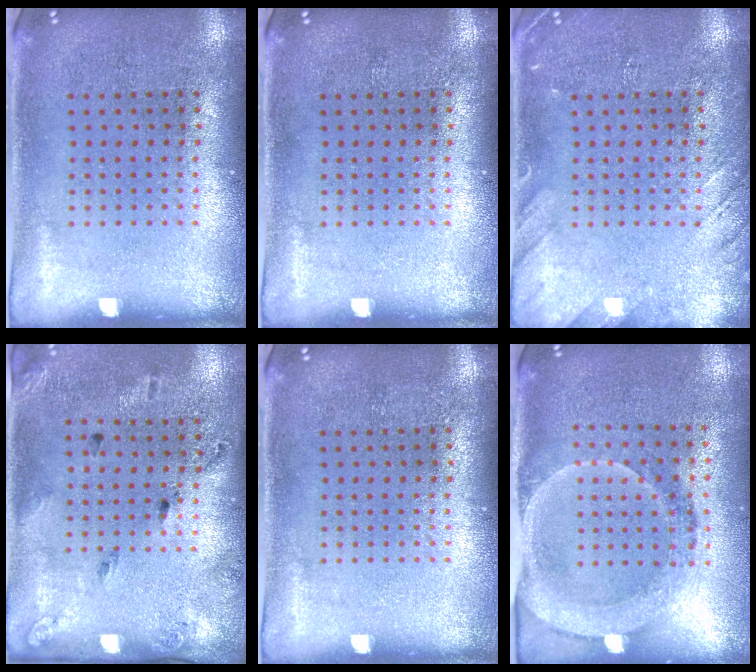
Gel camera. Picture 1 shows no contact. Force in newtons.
{"total": 0.0}
{"total": 2.0, "press": 2.0, "slide": 0.2}
{"total": 1.8, "press": 1.1, "slide": 1.5}
{"total": 0.0}
{"total": 1.8, "press": 1.6, "slide": 0.8}